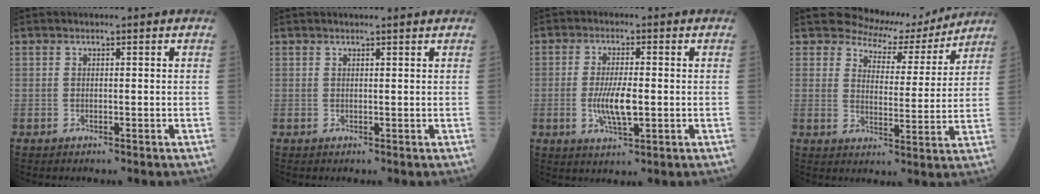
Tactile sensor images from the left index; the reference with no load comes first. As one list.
[{"total": 2.4, "force": [2.3, -0.1, 0.7], "torque": [-0.011, 0.006, 0.027]}, {"total": 5.7, "force": [-0.7, 1.3, 5.5], "torque": [-0.116, -0.010, -0.012]}, {"total": 8.7, "force": [8.3, 2.9, 0.2], "torque": [-0.009, -0.009, 0.112]}]